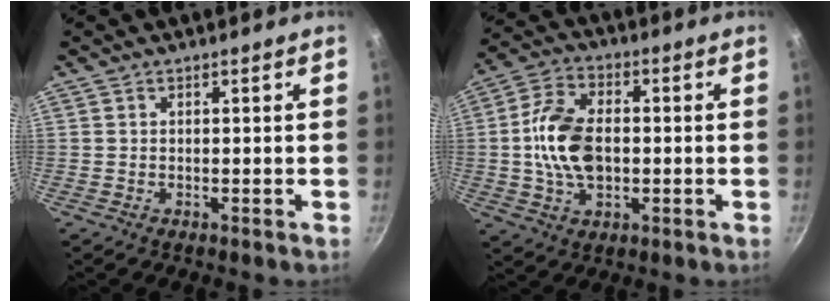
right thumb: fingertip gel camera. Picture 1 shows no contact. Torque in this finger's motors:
{"motor_torque": [-0.54, 0.94, 1.15, 0.16, 0.04]}